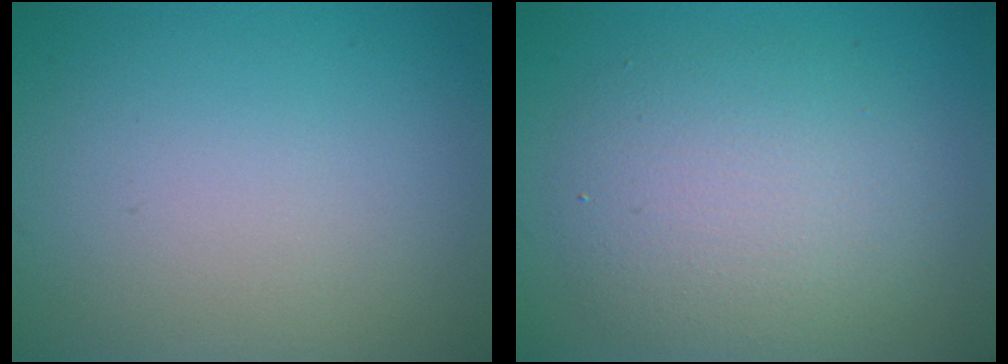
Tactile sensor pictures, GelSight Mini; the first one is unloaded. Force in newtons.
{"total": 5.2, "press": 5.2, "slide": 0.4}